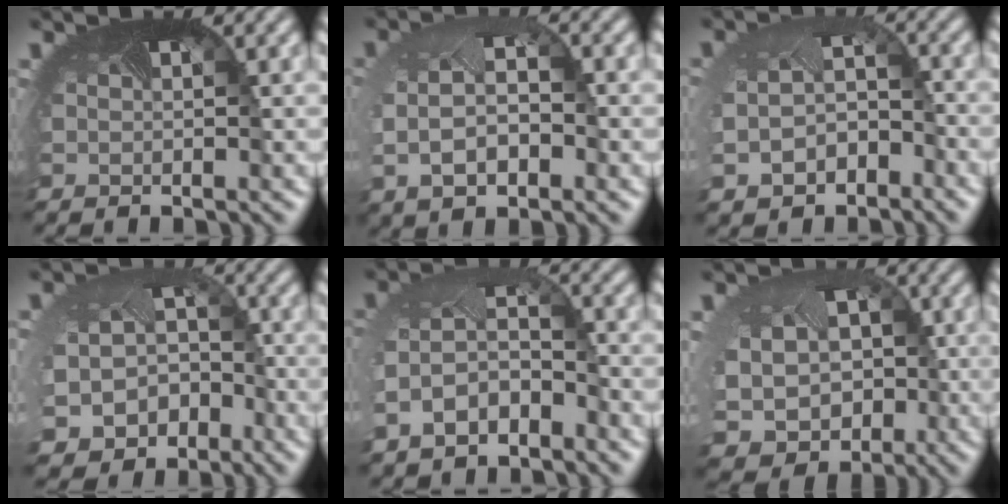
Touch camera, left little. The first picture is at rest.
{"total": 5.7, "force": [0.2, 3.1, 4.8], "torque": [-0.105, -0.001, 0.006]}
{"total": 4.5, "force": [-1.8, 3.1, 2.7], "torque": [-0.077, -0.024, -0.028]}
{"total": 7.7, "force": [-3.7, 6.1, 2.7], "torque": [-0.059, -0.038, -0.049]}
{"total": 4.4, "force": [-2.4, 2.6, 2.7], "torque": [-0.076, -0.006, -0.055]}
{"total": 9.6, "force": [-1.5, 8.1, 5.0], "torque": [-0.097, -0.041, -0.020]}